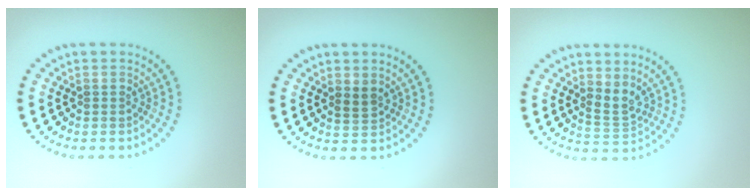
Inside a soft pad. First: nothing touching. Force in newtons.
{"total": 1.2, "press": 0.9, "slide": 0.8}
{"total": 1.9, "press": 1.4, "slide": 1.2}